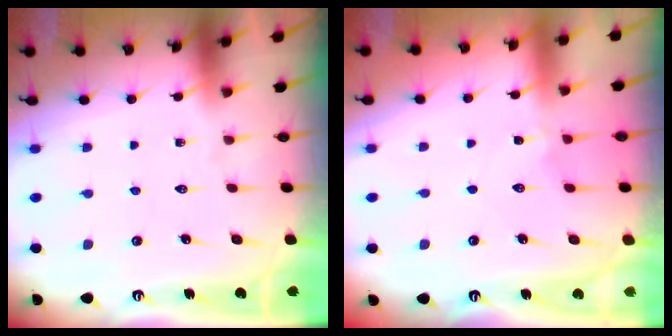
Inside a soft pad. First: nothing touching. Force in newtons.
{"total": 1.8, "press": 1.7, "slide": 0.3}